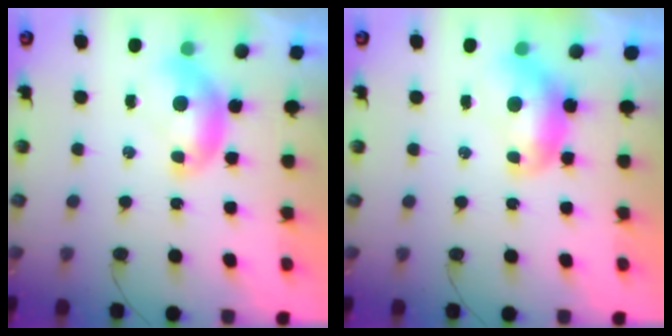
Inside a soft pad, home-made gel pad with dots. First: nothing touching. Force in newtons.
{"total": 1.2, "press": 1.1, "slide": 0.3}